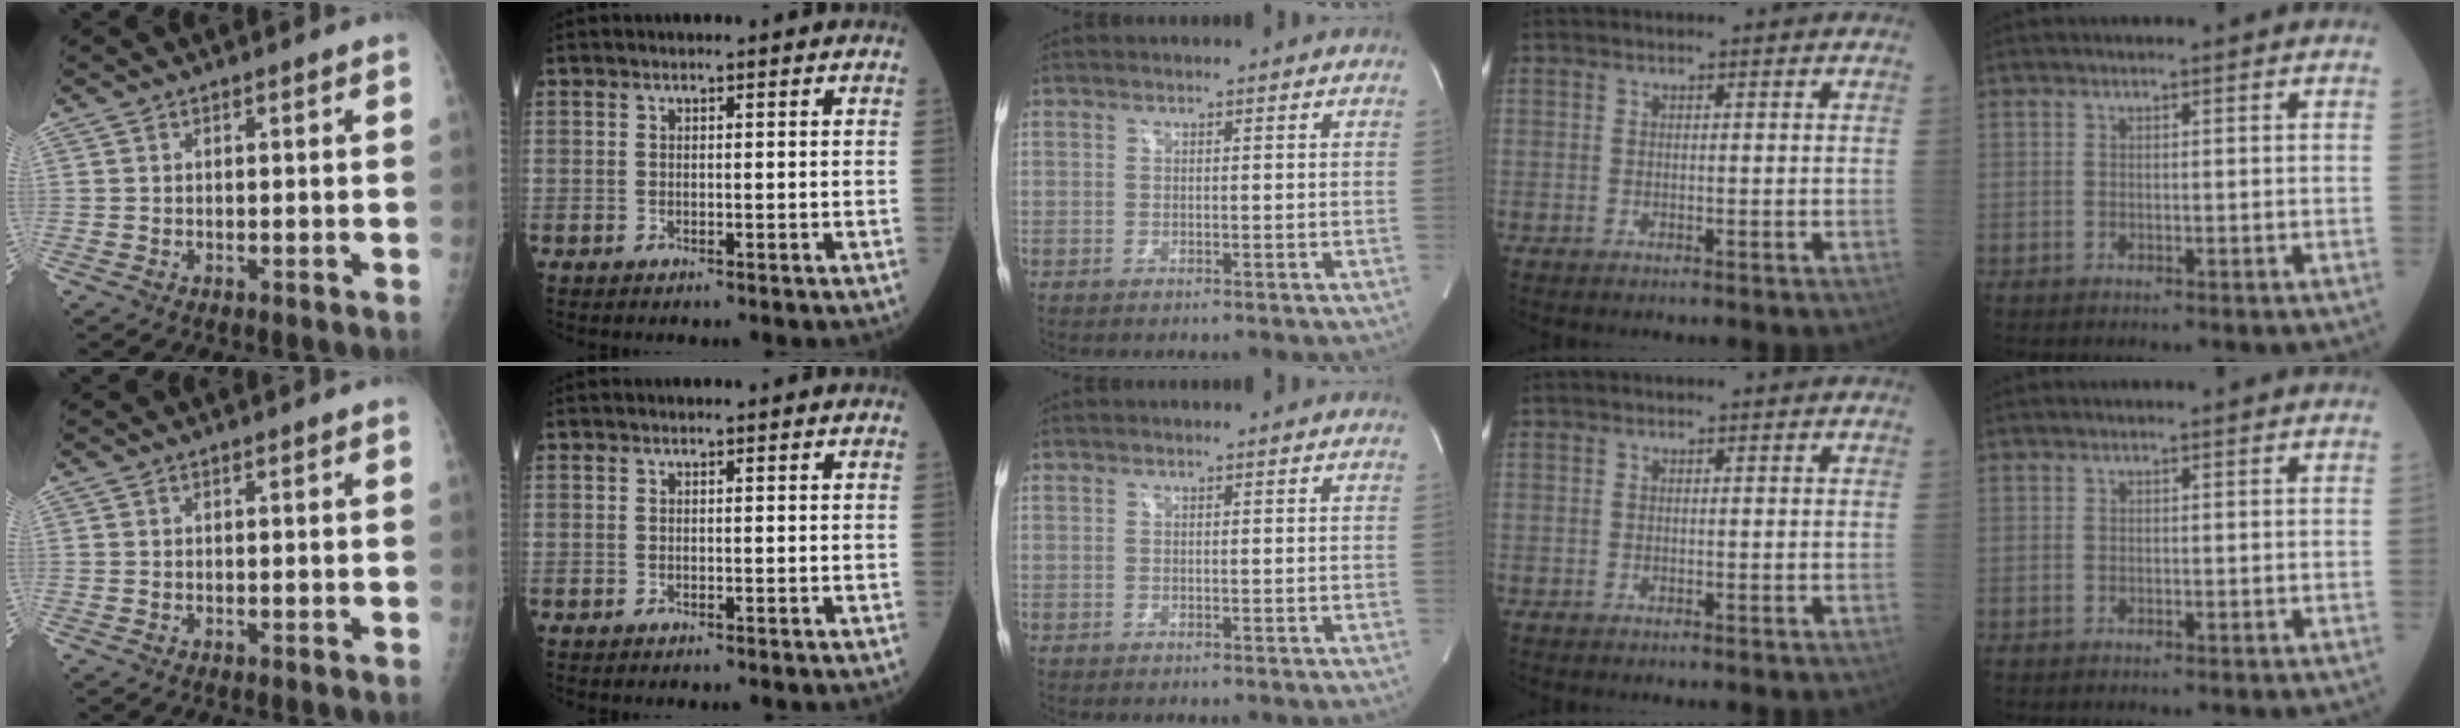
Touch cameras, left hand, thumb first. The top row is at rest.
{}